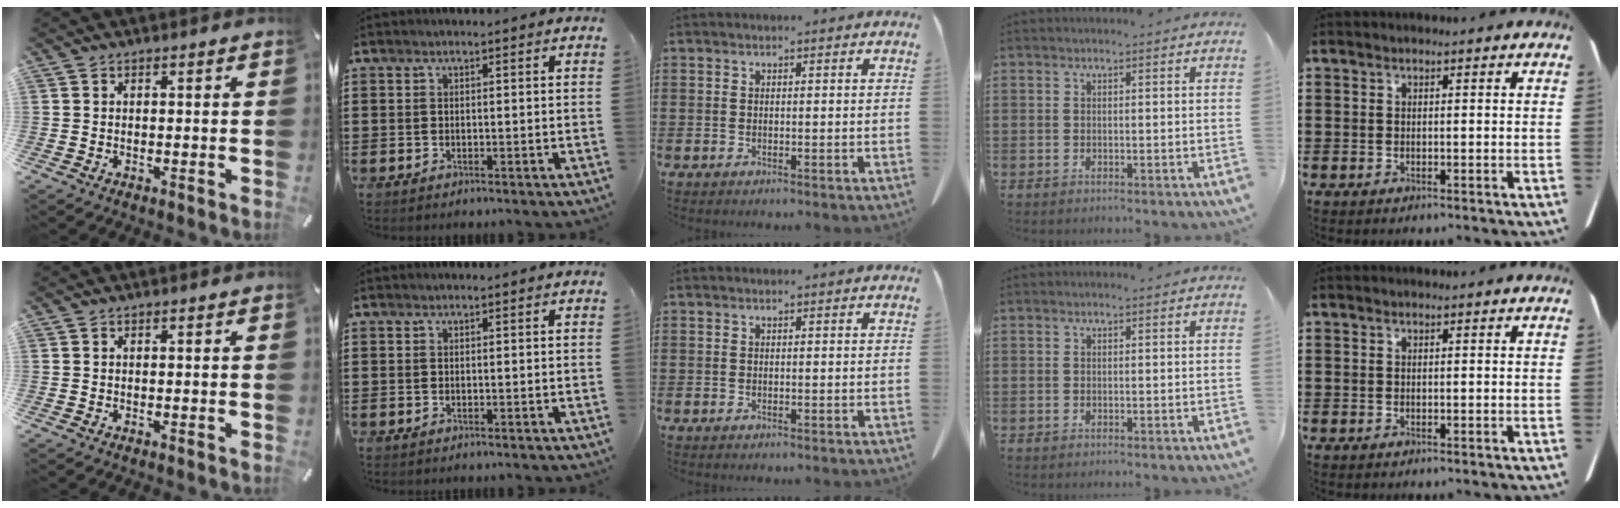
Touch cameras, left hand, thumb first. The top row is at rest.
{}